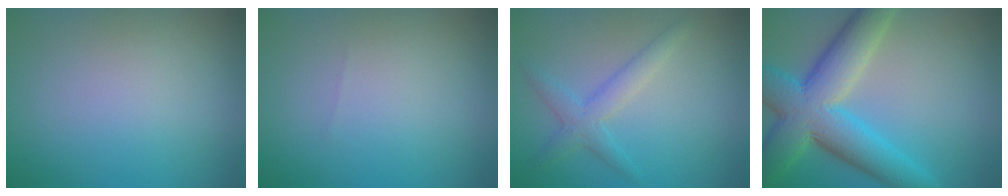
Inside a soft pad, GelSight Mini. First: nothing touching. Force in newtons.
{"total": 0.0}
{"total": 2.6, "press": 2.6, "slide": 0.1}
{"total": 10.0, "press": 10.0, "slide": 0.6}